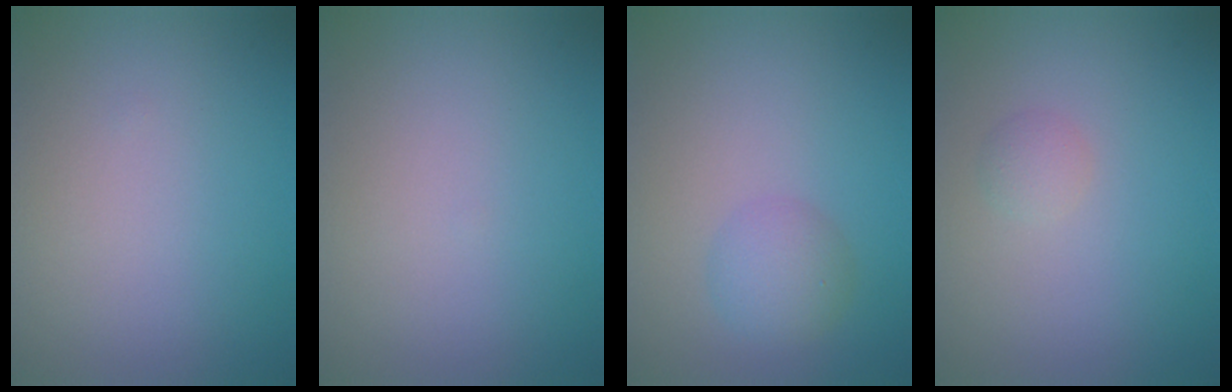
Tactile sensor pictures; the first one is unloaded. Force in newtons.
{"total": 0.0}
{"total": 2.5, "press": 2.5, "slide": 0.1}
{"total": 1.0, "press": 1.0, "slide": 0.0}